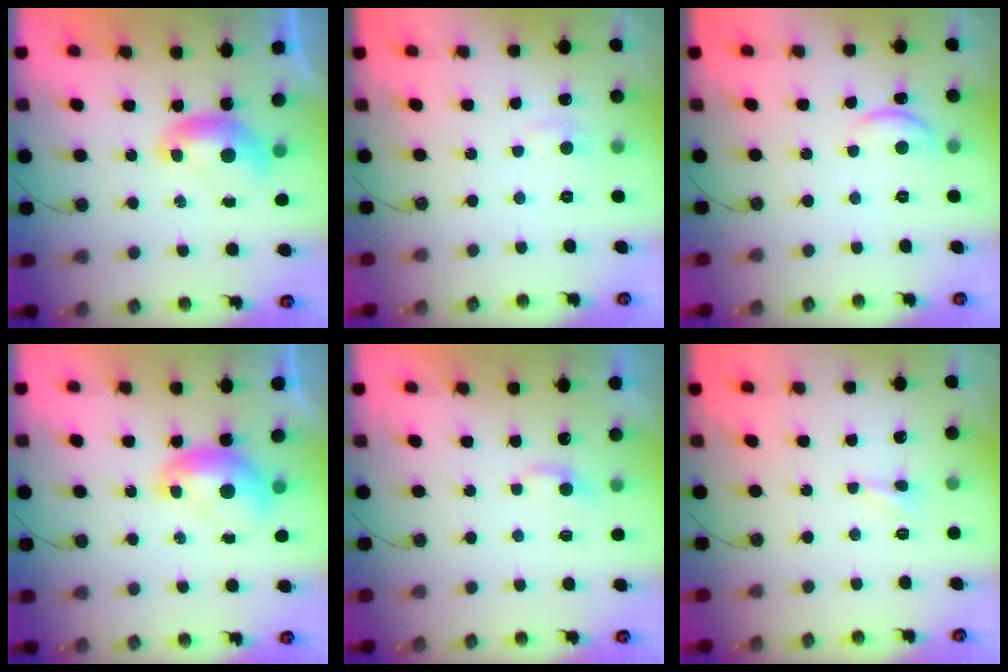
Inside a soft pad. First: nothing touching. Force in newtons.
{"total": 1.8, "press": 1.6, "slide": 0.6}
{"total": 2.2, "press": 2.2, "slide": 0.3}
{"total": 1.6, "press": 1.5, "slide": 0.3}
{"total": 2.5, "press": 2.4, "slide": 0.4}
{"total": 1.2, "press": 1.1, "slide": 0.5}